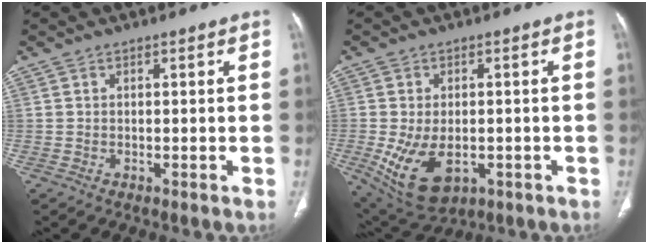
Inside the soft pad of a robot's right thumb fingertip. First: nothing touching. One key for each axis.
{"total": 11.4, "fx": -2.8, "fy": 6.8, "fz": 8.7, "tx": -0.151, "ty": -0.002, "tz": -0.026}